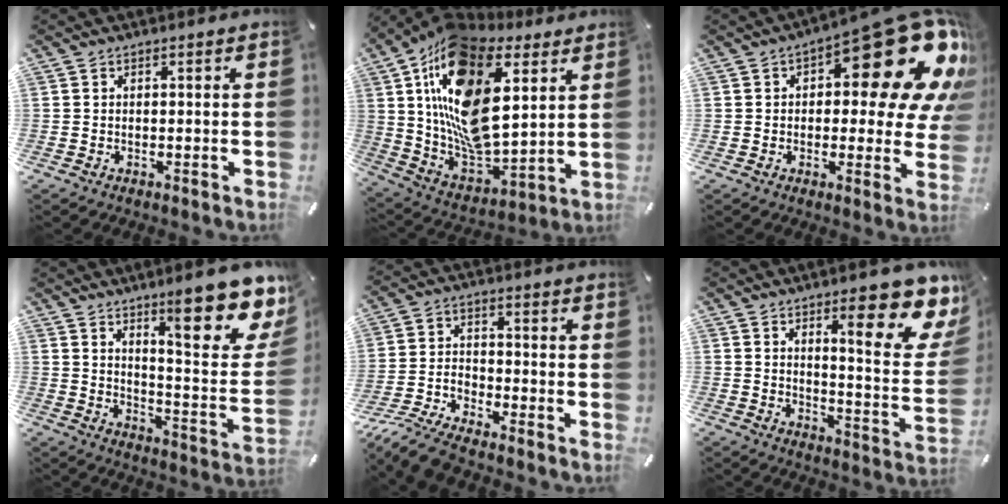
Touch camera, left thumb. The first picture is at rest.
{"total": 22.9, "force": [8.6, 13.8, 16.2], "torque": [-0.349, -0.056, 0.146]}
{"total": 24.5, "force": [11.0, 9.6, 19.6], "torque": [-0.241, -0.082, 0.181]}
{"total": 18.9, "force": [13.0, 5.1, 12.7], "torque": [-0.171, -0.103, 0.208]}
{"total": 9.4, "force": [-8.4, 2.5, 3.6], "torque": [-0.070, 0.036, -0.163]}
{"total": 17.5, "force": [10.5, 4.8, 13.2], "torque": [-0.175, -0.074, 0.162]}